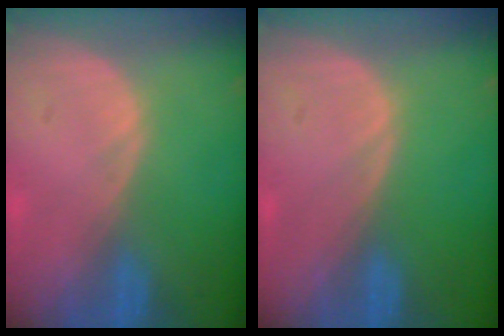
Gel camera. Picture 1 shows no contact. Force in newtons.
{"total": 0.0}